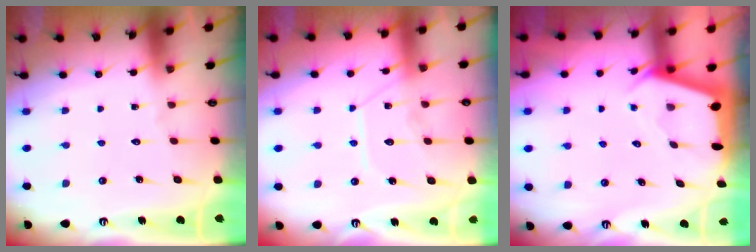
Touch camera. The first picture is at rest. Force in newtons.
{"total": 11.1, "press": 11.1, "slide": 1.1}
{"total": 2.4, "press": 2.4, "slide": 0.3}